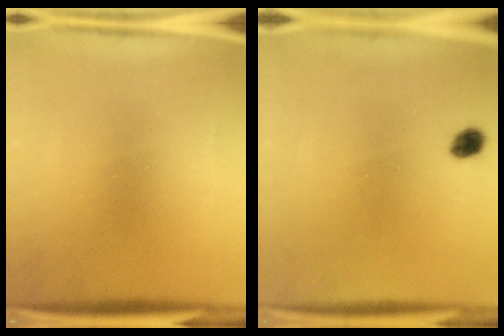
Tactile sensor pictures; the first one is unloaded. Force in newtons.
{"total": 1.9}